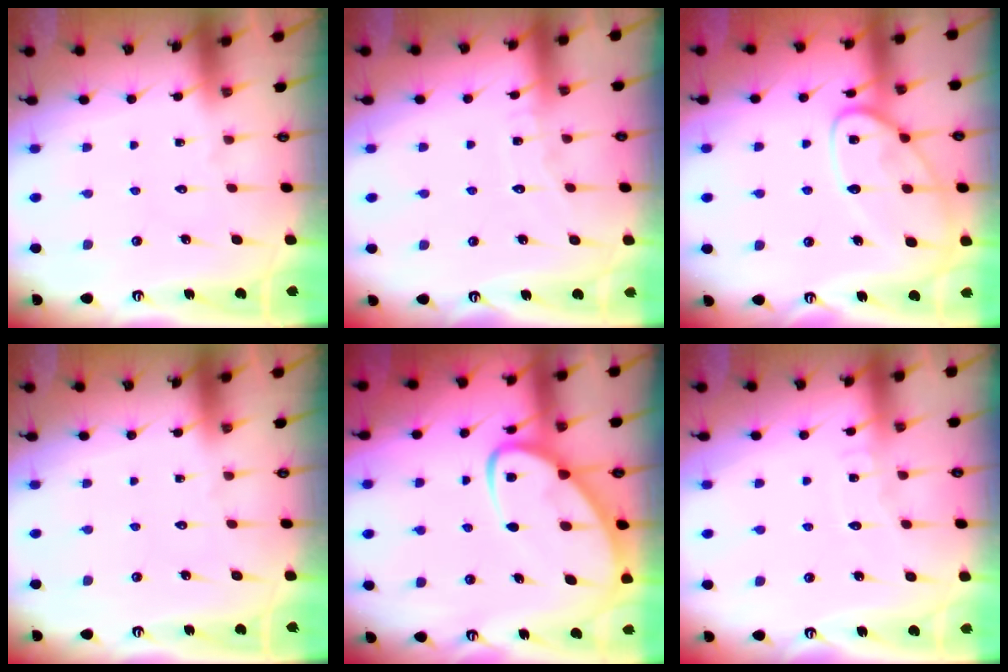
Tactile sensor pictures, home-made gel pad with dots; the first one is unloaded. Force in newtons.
{"total": 5.4, "press": 5.4, "slide": 0.6}
{"total": 16.6, "press": 16.5, "slide": 1.4}
{"total": 0.0}
{"total": 10.0, "press": 10.0, "slide": 0.8}
{"total": 4.7, "press": 4.7, "slide": 0.3}